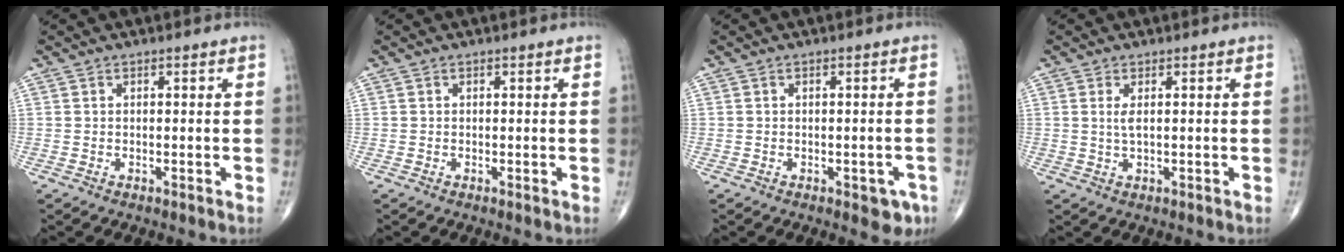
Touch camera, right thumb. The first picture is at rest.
{"total": 0.0}
{"total": 3.8, "force": [-1.8, 2.0, 2.6], "torque": [-0.009, 0.005, -0.019]}
{"total": 1.9, "force": [0.5, 0.5, 1.8], "torque": [-0.045, -0.003, 0.014]}